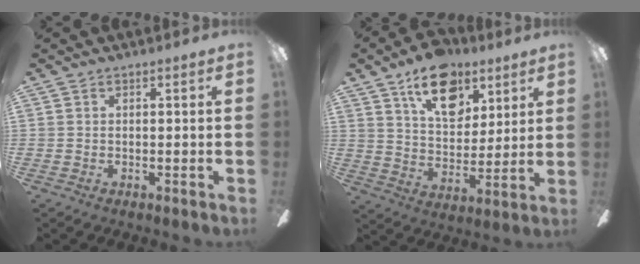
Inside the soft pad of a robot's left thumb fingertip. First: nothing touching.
{"total": 17.1, "force": [10.2, 10.1, 9.3], "torque": [-0.126, -0.046, 0.180]}